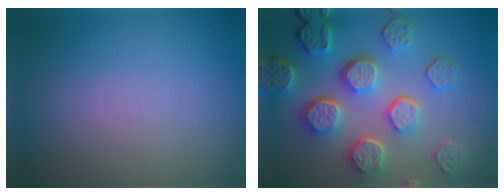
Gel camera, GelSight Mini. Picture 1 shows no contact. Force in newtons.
{"total": 8.4, "press": 6.1, "slide": 5.8}